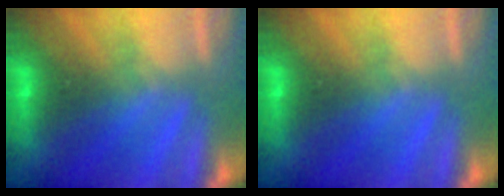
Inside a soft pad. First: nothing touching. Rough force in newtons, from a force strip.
{"total": 0.0}